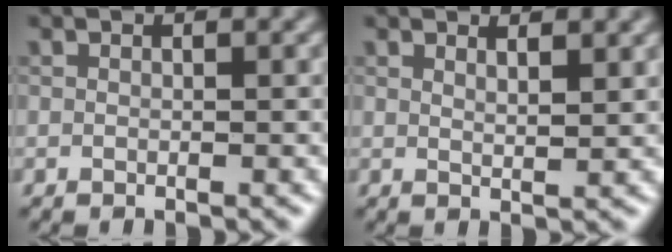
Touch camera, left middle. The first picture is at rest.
{"total": 2.1, "force": [1.5, 0.6, 1.3], "torque": [-0.014, 0.004, 0.012]}